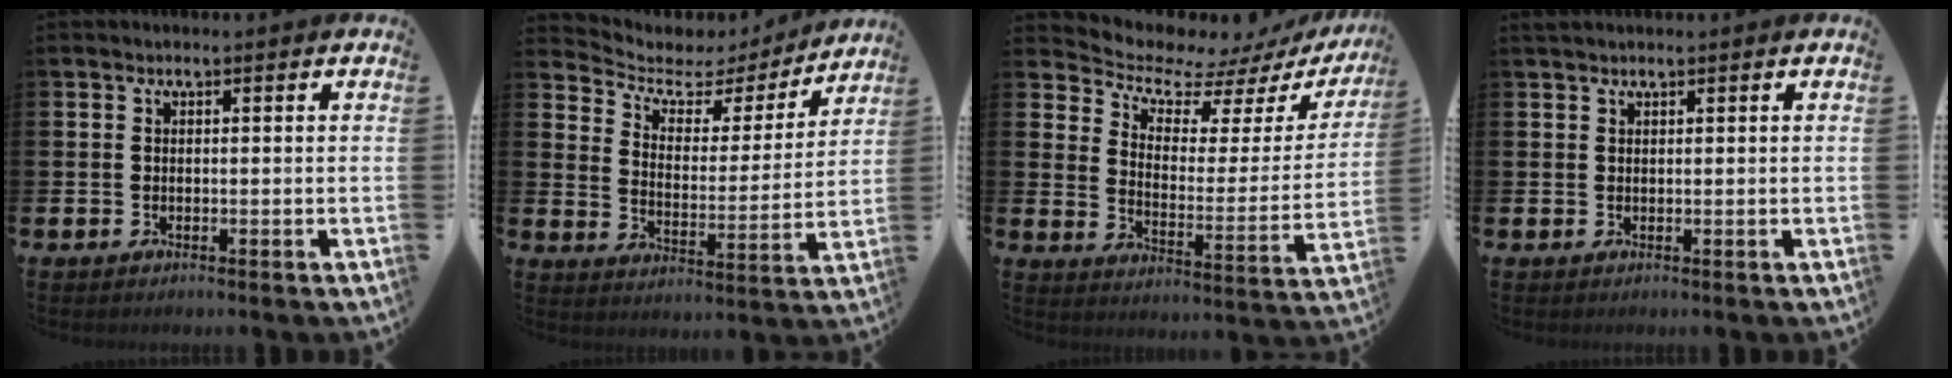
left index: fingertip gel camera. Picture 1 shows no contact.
{"total": 5.2, "force": [4.2, 2.5, 1.6], "torque": [-0.055, -0.034, 0.063]}
{"total": 7.1, "force": [6.4, 2.5, 1.5], "torque": [-0.066, -0.057, 0.108]}
{"total": 0.9, "force": [0.9, 0.1, 0.3], "torque": [-0.005, 0.002, 0.016]}